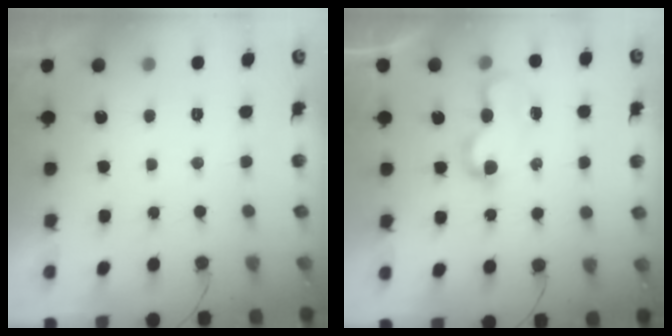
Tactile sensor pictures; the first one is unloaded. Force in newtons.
{"total": 6.4, "press": 6.4, "slide": 0.8}